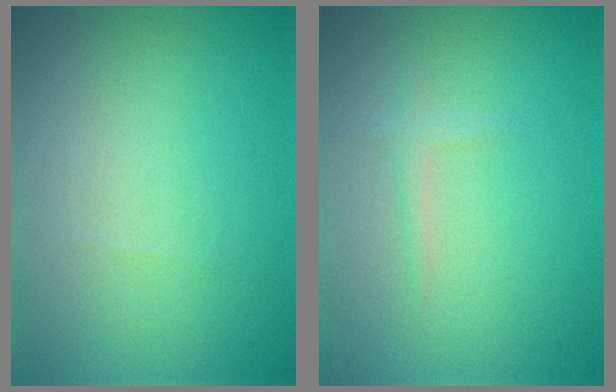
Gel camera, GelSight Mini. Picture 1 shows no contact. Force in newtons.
{"total": 1.0, "press": 1.0, "slide": 0.1}